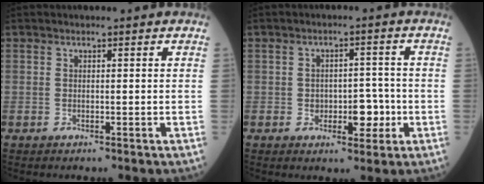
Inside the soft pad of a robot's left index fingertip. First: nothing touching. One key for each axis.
{"total": 4.9, "fx": -1.3, "fy": 2.8, "fz": 3.8, "tx": -0.047, "ty": 0.011, "tz": -0.013}